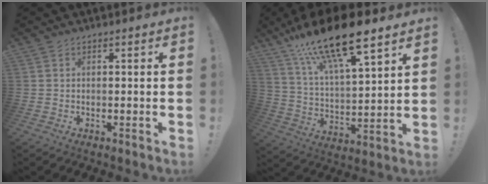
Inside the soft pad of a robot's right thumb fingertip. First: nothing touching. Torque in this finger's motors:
{"motor_torque": [1.27, 3.74, 1.90, 0.87, 0.17]}